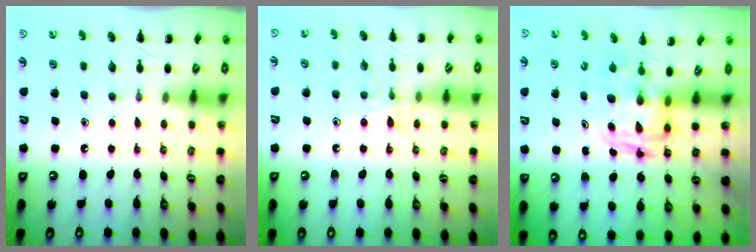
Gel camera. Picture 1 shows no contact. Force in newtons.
{"total": 7.9, "press": 7.8, "slide": 1.2}
{"total": 2.8, "press": 2.8, "slide": 0.5}